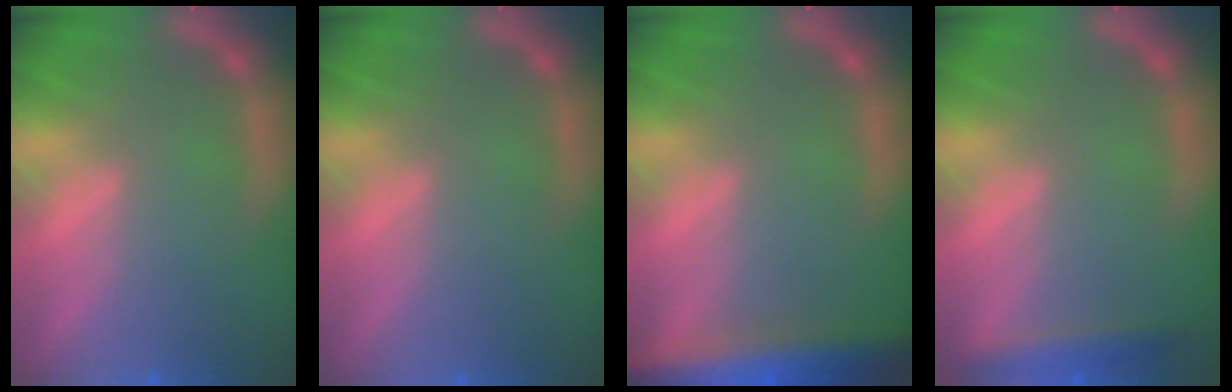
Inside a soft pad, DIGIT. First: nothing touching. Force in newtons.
{"total": 0.0}
{"total": 9.5}
{"total": 2.4}